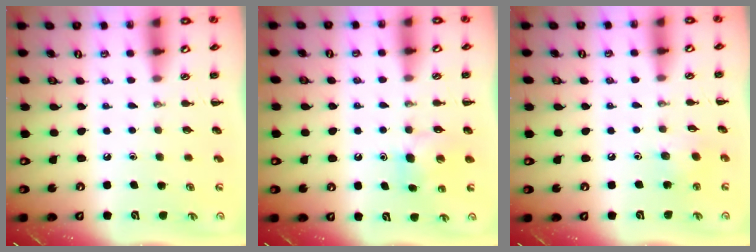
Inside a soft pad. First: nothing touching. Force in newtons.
{"total": 5.5, "press": 5.3, "slide": 1.6}
{"total": 3.9, "press": 3.8, "slide": 0.7}